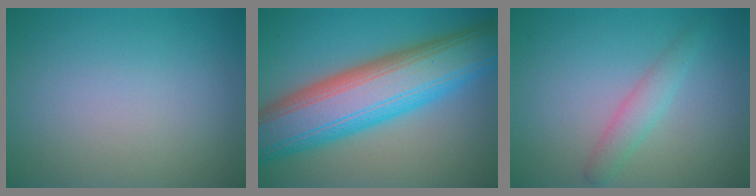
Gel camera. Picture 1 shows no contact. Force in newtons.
{"total": 12.4, "press": 12.4, "slide": 0.2}
{"total": 2.1, "press": 2.1, "slide": 0.0}